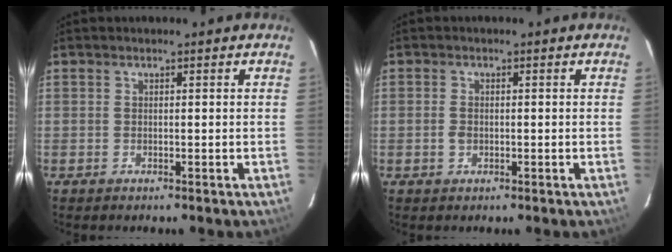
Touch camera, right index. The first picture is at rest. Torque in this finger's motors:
{"motor_torque": [-0.05, 0.02, -0.03, 0.02]}